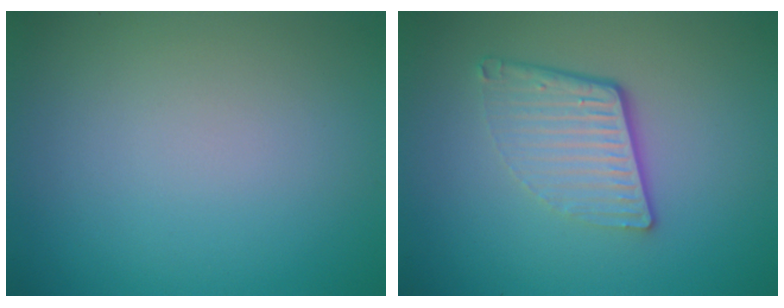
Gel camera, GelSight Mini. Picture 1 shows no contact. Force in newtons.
{"total": 4.5, "press": 2.9, "slide": 3.4}